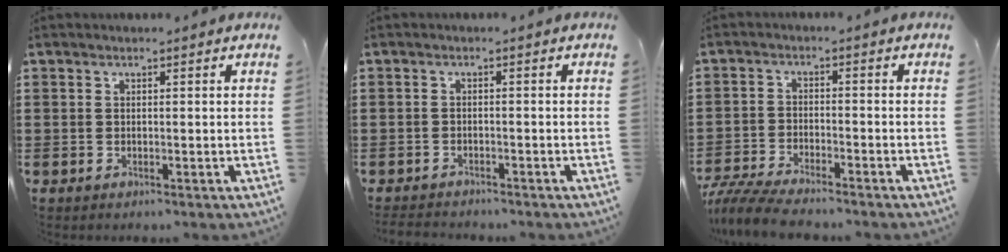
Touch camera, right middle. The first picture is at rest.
{"total": 1.7, "force": [-1.7, 0.1, 0.0], "torque": [-0.007, -0.003, -0.036]}
{"total": 5.7, "force": [-5.4, 0.5, 1.7], "torque": [-0.054, -0.011, -0.109]}